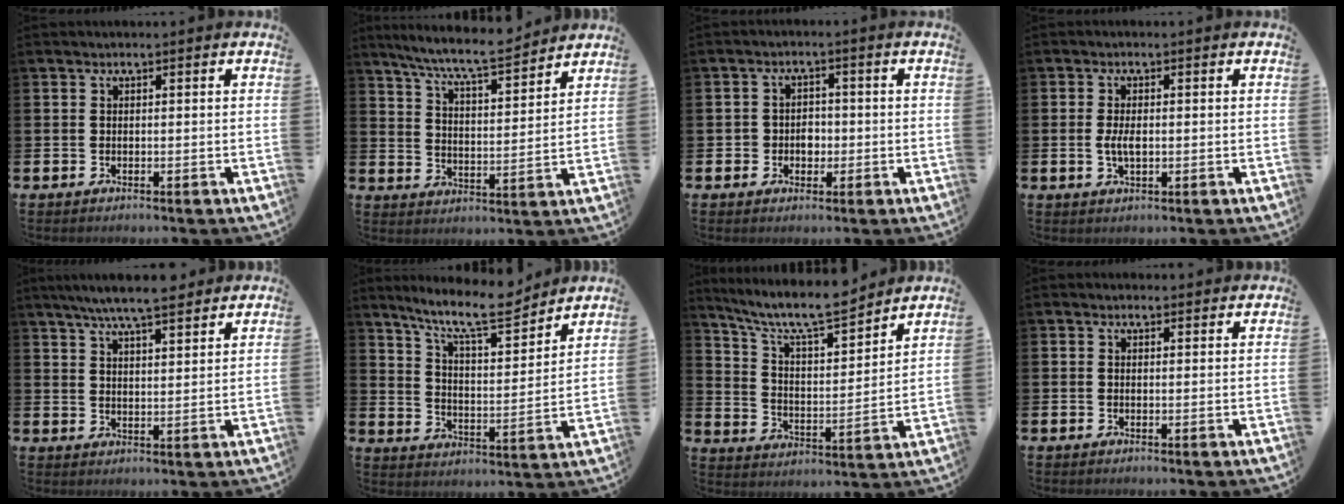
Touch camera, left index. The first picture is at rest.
{"total": 8.0, "force": [7.5, 0.4, 2.8], "torque": [-0.085, -0.043, 0.134]}
{"total": 2.7, "force": [-0.5, 2.4, 1.0], "torque": [-0.014, 0.004, -0.017]}
{"total": 2.6, "force": [-0.1, 1.2, 2.3], "torque": [-0.041, 0.002, -0.004]}
{"total": 6.9, "force": [6.3, 0.7, 2.6], "torque": [-0.057, -0.022, 0.112]}
{"total": 10.8, "force": [9.4, 2.0, 5.0], "torque": [-0.108, -0.053, 0.163]}
{"total": 9.3, "force": [8.5, 1.4, 3.4], "torque": [-0.089, -0.061, 0.146]}
{"total": 0.6, "force": [0.5, 0.3, 0.2], "torque": [0.005, 0.002, 0.007]}